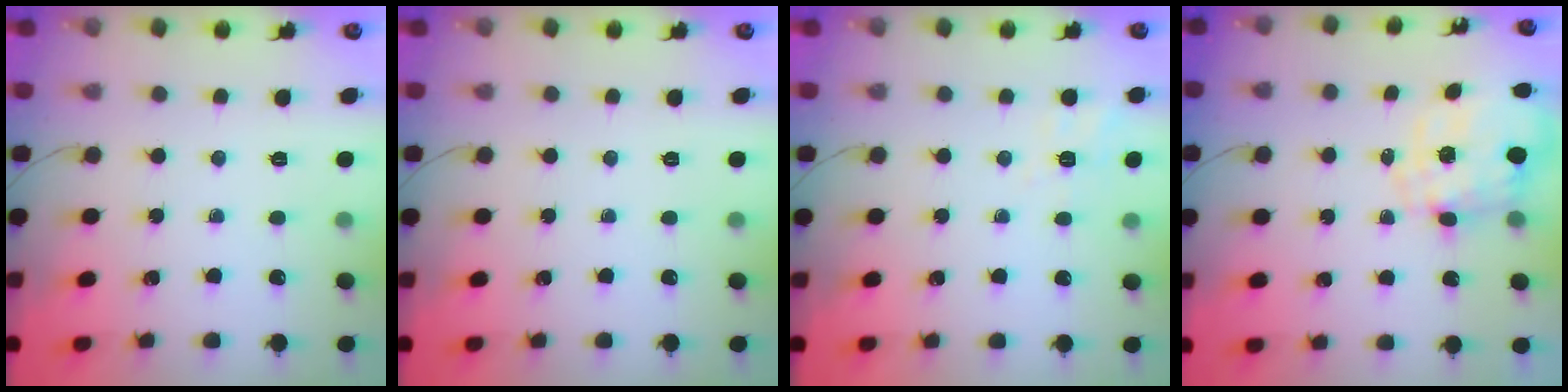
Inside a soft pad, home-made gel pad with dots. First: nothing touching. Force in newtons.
{"total": 0.0}
{"total": 2.2, "press": 0.2, "slide": 2.2}
{"total": 3.8, "press": 3.3, "slide": 1.8}